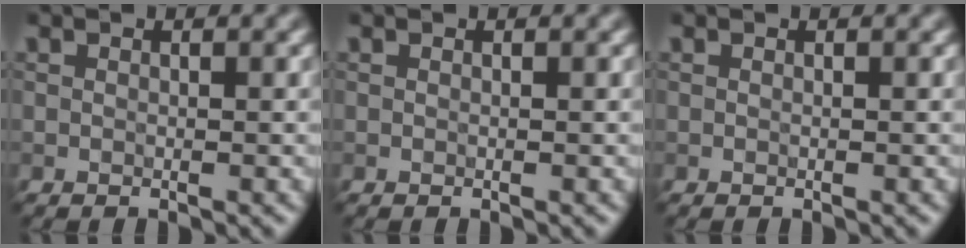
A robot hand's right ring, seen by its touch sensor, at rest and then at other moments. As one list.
[{"total": 0.0}, {"total": 0.0}]